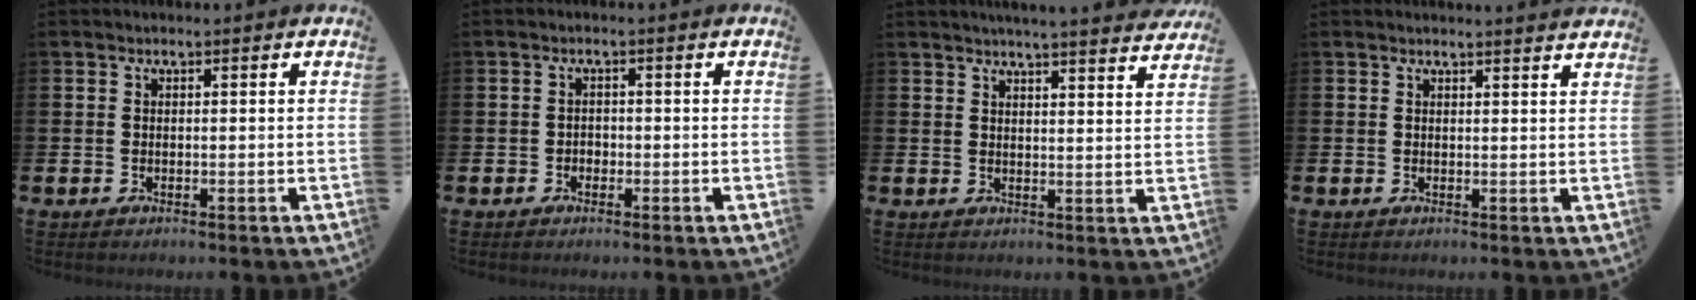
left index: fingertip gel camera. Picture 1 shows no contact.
{"total": 1.2, "force": [-0.6, 1.0, 0.3], "torque": [-0.005, 0.002, -0.015]}
{"total": 4.5, "force": [4.3, -0.8, 0.7], "torque": [-0.016, -0.027, 0.075]}
{"total": 1.5, "force": [1.5, -0.2, -0.1], "torque": [0.011, -0.012, 0.025]}